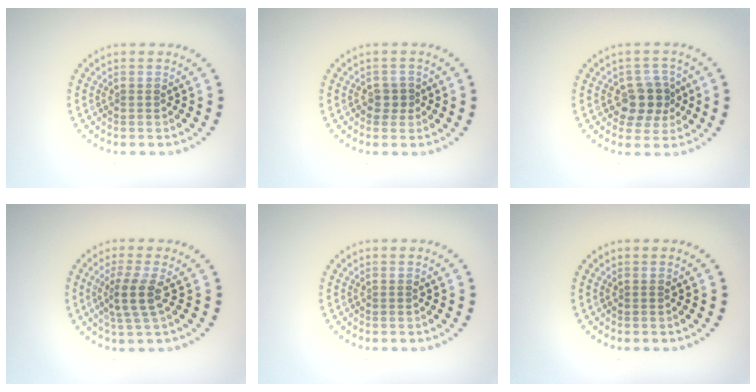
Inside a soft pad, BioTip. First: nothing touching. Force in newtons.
{"total": 1.1, "press": 0.9, "slide": 0.6}
{"total": 3.6, "press": 3.4, "slide": 1.3}
{"total": 2.8, "press": 2.2, "slide": 1.8}
{"total": 0.0}
{"total": 0.0}